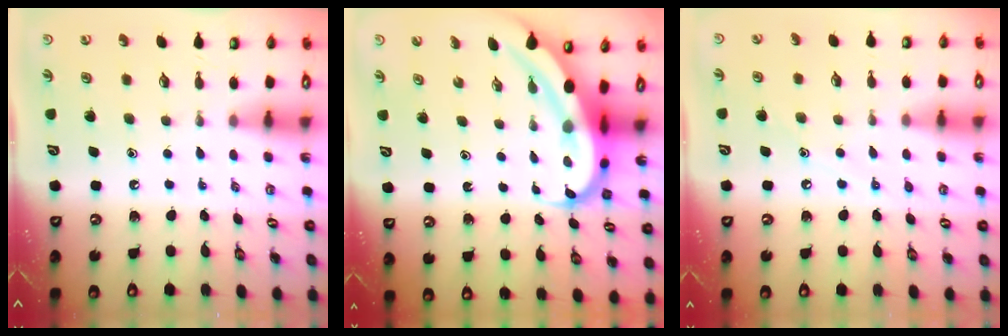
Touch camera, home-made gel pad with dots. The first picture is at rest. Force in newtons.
{"total": 8.2, "press": 8.0, "slide": 1.7}
{"total": 5.9, "press": 5.8, "slide": 0.8}